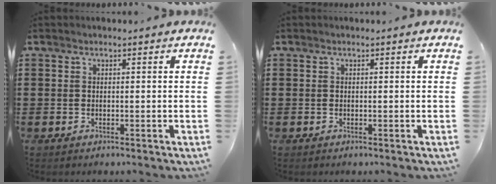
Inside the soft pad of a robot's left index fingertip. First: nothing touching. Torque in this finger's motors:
{"motor_torque": [-0.01, -0.12, 0.04, -0.01]}